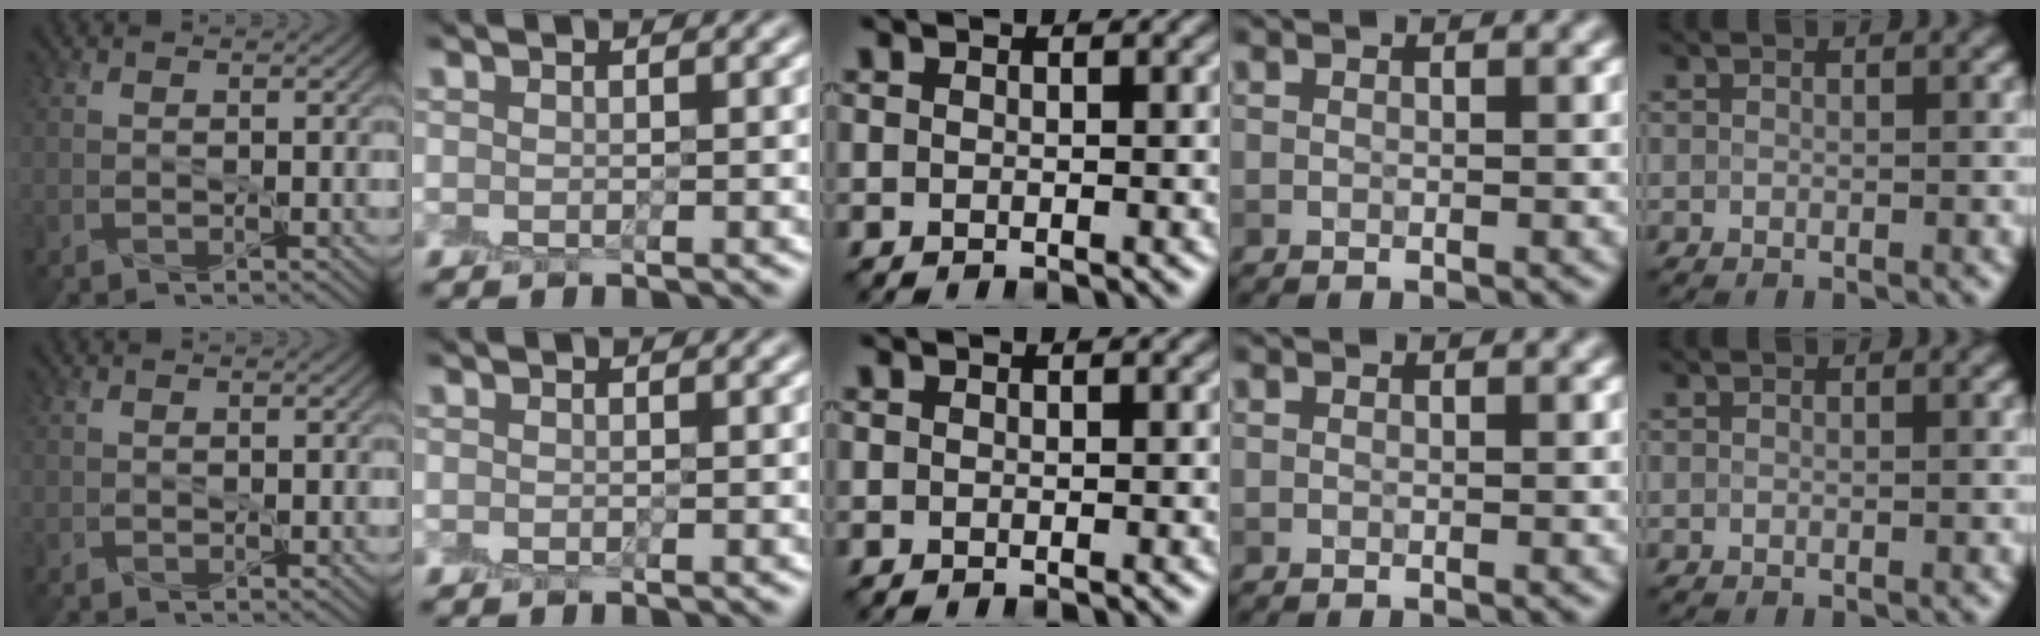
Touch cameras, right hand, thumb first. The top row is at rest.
{}